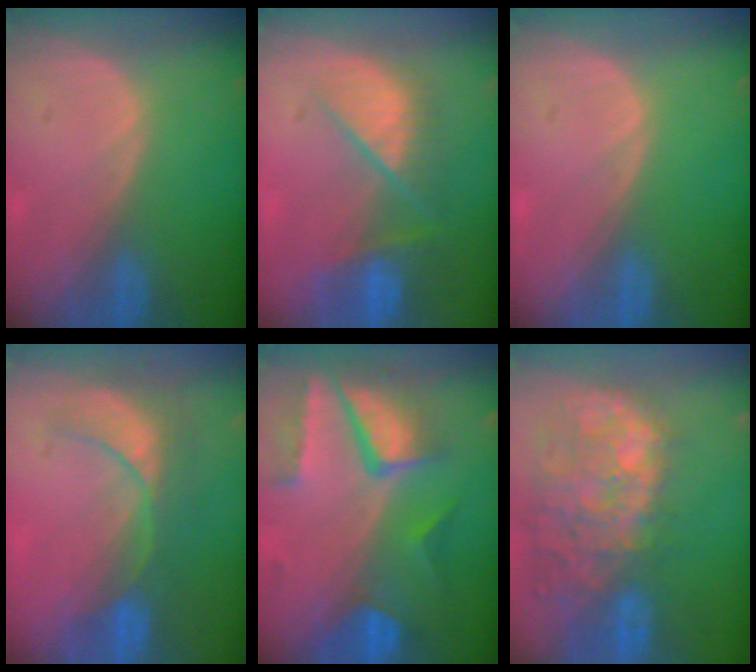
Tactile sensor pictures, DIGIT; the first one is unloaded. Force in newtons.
{"total": 9.6, "press": 8.2, "slide": 5.0}
{"total": 0.0}
{"total": 8.7, "press": 7.7, "slide": 4.0}
{"total": 10.4, "press": 8.7, "slide": 5.7}
{"total": 13.8, "press": 11.5, "slide": 7.6}